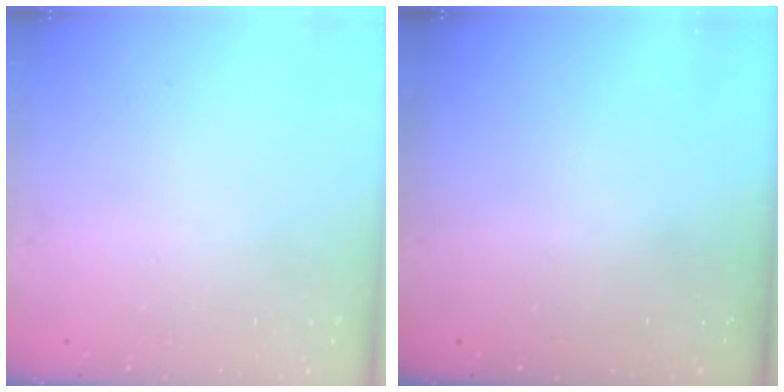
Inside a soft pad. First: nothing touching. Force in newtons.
{"total": 0.0}